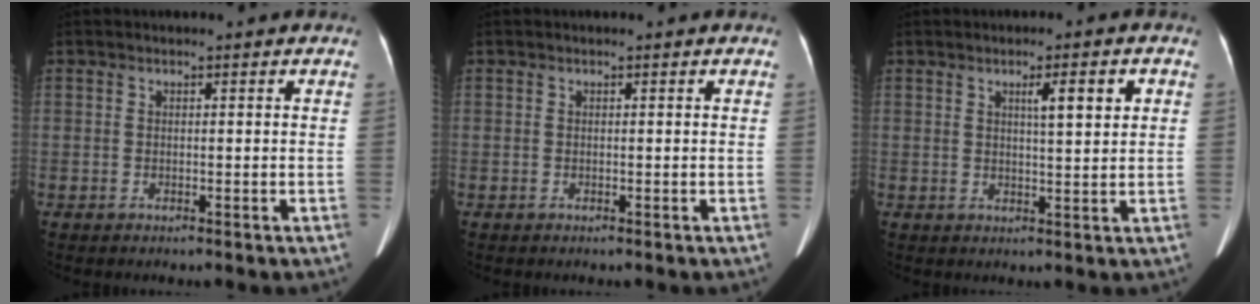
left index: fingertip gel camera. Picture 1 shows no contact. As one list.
[{"total": 0.0}, {"total": 4.4, "force": [1.6, 0.3, 4.0], "torque": [-0.064, 0.005, 0.026]}]